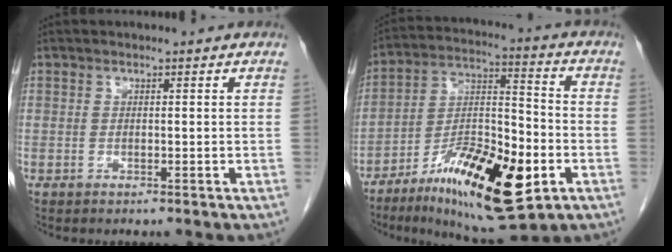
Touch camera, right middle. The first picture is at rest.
{"total": 19.6, "force": [-8.6, 5.4, 16.7], "torque": [-0.292, -0.012, -0.134]}